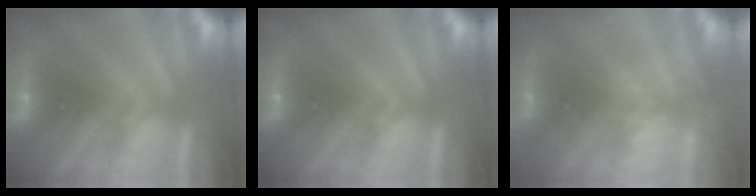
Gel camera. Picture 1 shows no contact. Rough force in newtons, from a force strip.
{"total": 0.0}
{"total": 2.2}